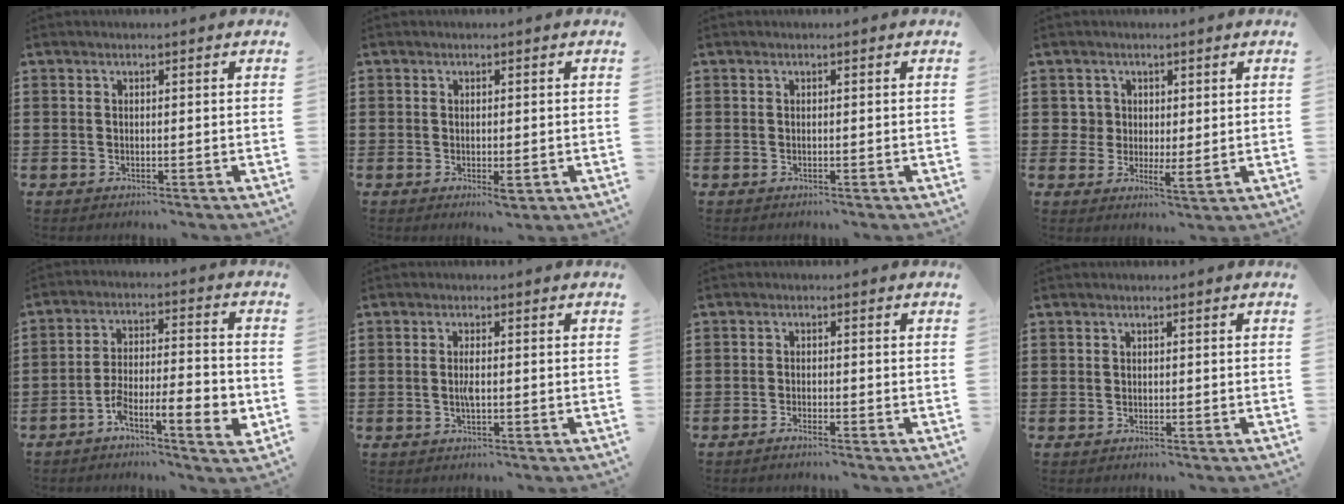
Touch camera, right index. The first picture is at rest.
{"total": 1.9, "force": [-0.4, 0.5, 1.8], "torque": [-0.038, -0.005, -0.009]}
{"total": 0.0}
{"total": 2.7, "force": [0.9, 2.3, 1.1], "torque": [-0.032, 0.010, 0.017]}
{"total": 8.7, "force": [-4.3, 2.3, 7.2], "torque": [-0.130, 0.007, -0.079]}
{"total": 1.7, "force": [-0.3, 0.2, 1.6], "torque": [-0.033, 0.000, -0.006]}
{"total": 1.2, "force": [-1.1, -0.1, 0.4], "torque": [-0.008, -0.001, -0.021]}
{"total": 0.0}